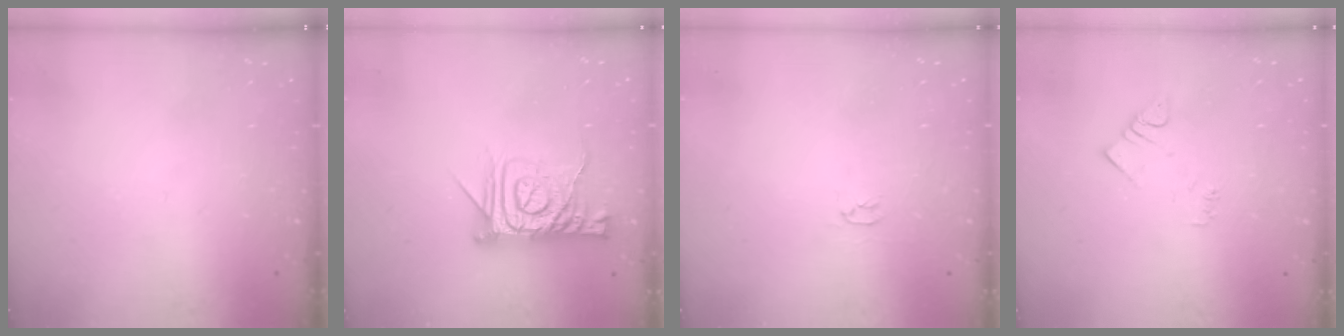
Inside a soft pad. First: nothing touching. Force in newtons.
{"total": 14.3, "press": 14.3, "slide": 1.0}
{"total": 2.0, "press": 2.0, "slide": 0.3}
{"total": 4.5, "press": 4.5, "slide": 0.5}